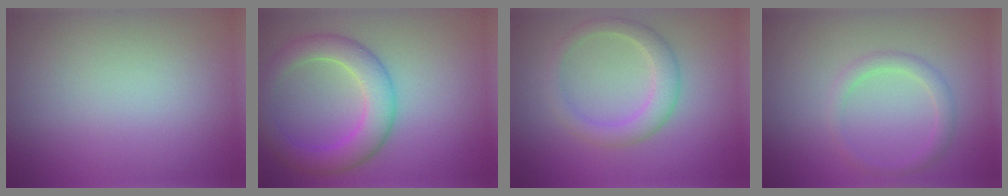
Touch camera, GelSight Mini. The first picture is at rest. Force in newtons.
{"total": 5.2, "press": 5.2, "slide": 0.0}
{"total": 2.8, "press": 2.8, "slide": 0.2}
{"total": 1.7, "press": 1.7, "slide": 0.1}